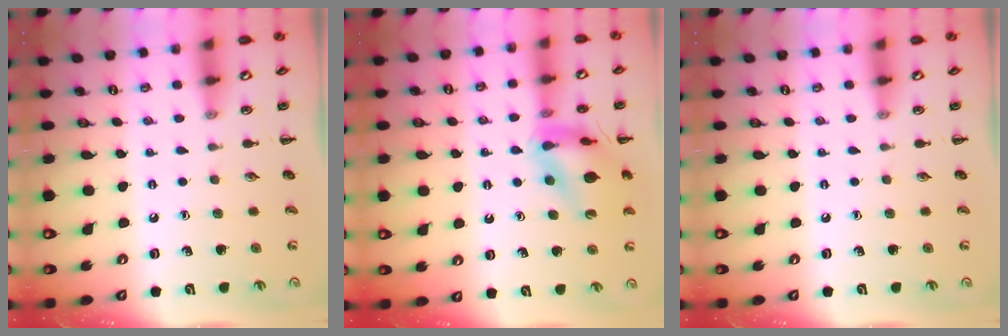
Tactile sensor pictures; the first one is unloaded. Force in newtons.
{"total": 14.2, "press": 14.0, "slide": 1.8}
{"total": 0.0}